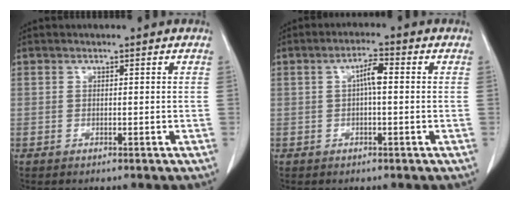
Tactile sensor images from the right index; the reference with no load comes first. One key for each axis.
{"total": 3.3, "fx": 0.3, "fy": 0.6, "fz": 3.2, "tx": -0.059, "ty": 0.007, "tz": 0.002}